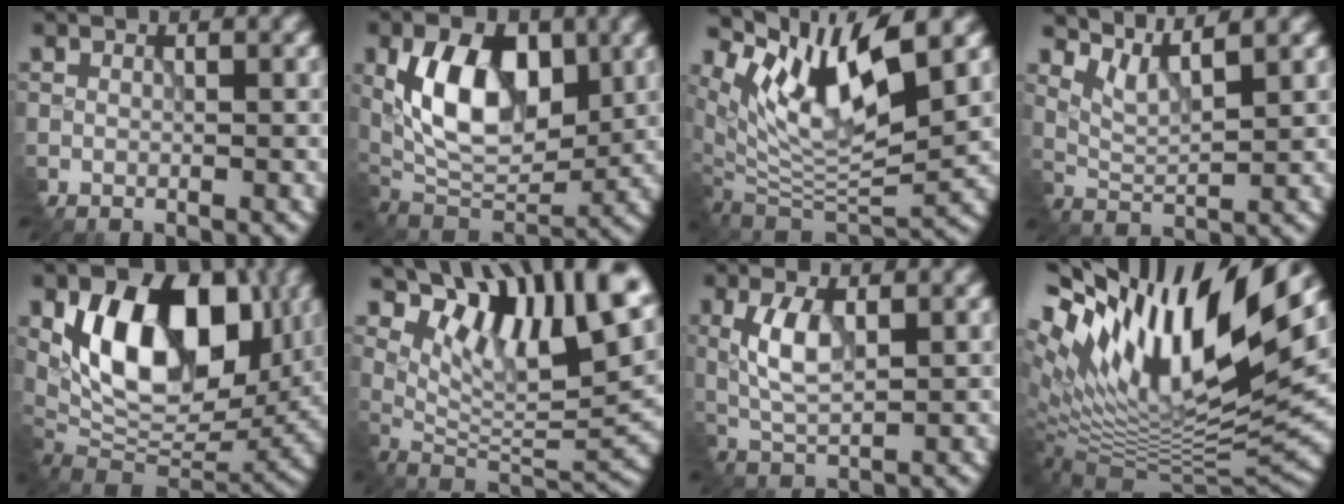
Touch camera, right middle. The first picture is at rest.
{"total": 9.1, "force": [1.5, 5.3, 7.2], "torque": [-0.126, -0.004, 0.024]}
{"total": 10.2, "force": [4.5, 3.6, 8.4], "torque": [-0.160, -0.006, 0.093]}
{"total": 3.0, "force": [2.5, 0.5, 1.6], "torque": [-0.041, -0.003, 0.057]}
{"total": 12.4, "force": [2.6, 7.9, 9.2], "torque": [-0.141, -0.008, 0.040]}
{"total": 12.0, "force": [6.3, 4.9, 9.0], "torque": [-0.151, 0.008, 0.117]}
{"total": 3.7, "force": [0.4, 1.6, 3.3], "torque": [-0.074, 0.004, 0.012]}
{"total": 17.2, "force": [7.9, 5.9, 14.1], "torque": [-0.278, 0.024, 0.134]}